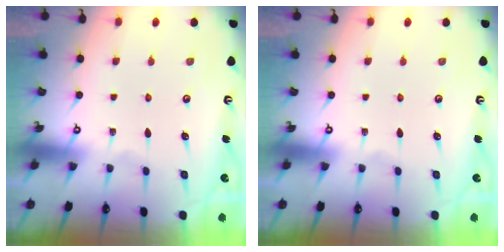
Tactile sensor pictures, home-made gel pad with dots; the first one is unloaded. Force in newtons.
{"total": 0.0}